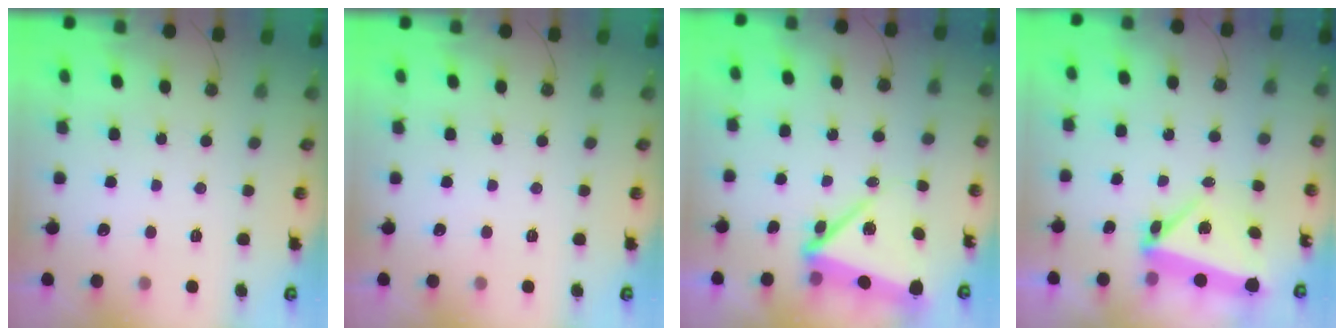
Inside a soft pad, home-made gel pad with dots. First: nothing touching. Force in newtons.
{"total": 0.0}
{"total": 9.3, "press": 9.1, "slide": 1.7}
{"total": 6.0, "press": 5.6, "slide": 2.3}